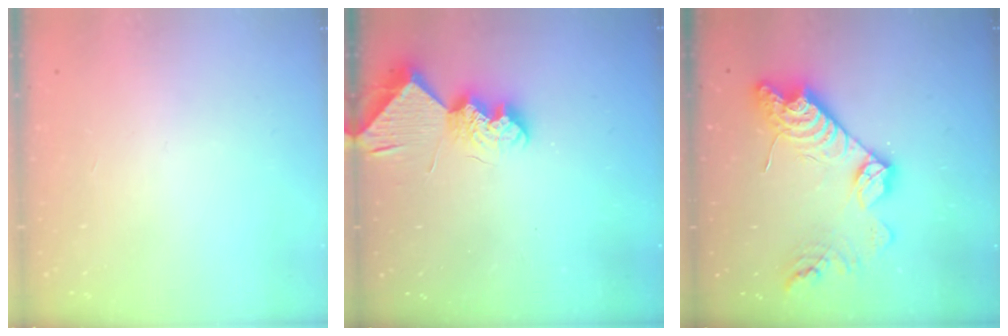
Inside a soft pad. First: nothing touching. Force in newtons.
{"total": 9.9, "press": 9.9, "slide": 0.4}
{"total": 16.1, "press": 16.1, "slide": 0.9}